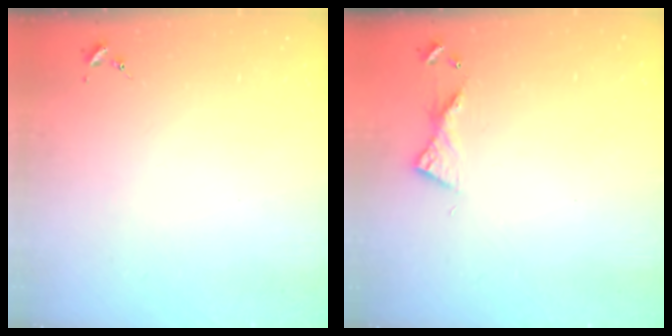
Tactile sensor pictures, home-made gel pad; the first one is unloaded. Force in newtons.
{"total": 5.5, "press": 5.5, "slide": 0.6}